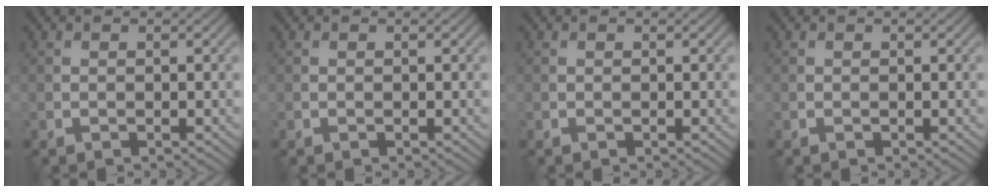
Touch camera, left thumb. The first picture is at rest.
{"total": 0.0}
{"total": 0.0}
{"total": 0.0}